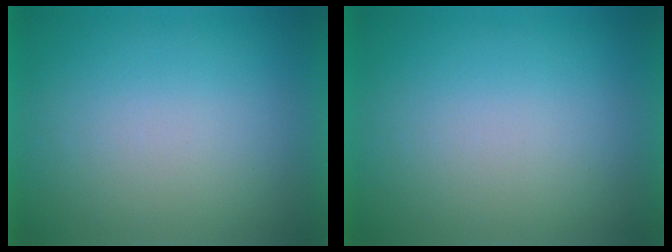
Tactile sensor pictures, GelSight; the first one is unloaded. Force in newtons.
{"total": 0.0}